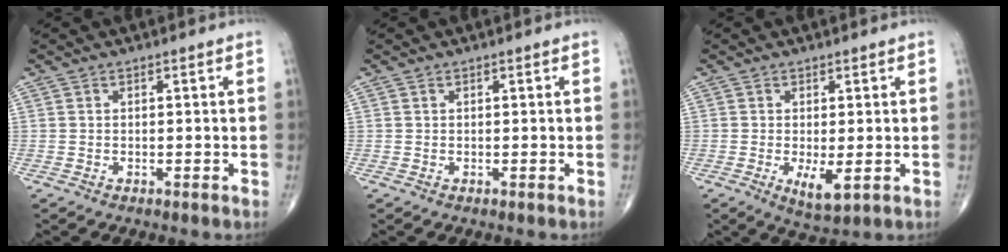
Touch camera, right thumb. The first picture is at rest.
{"total": 0.0}
{"total": 4.3, "force": [-0.8, 1.4, 4.0], "torque": [-0.068, -0.014, -0.008]}